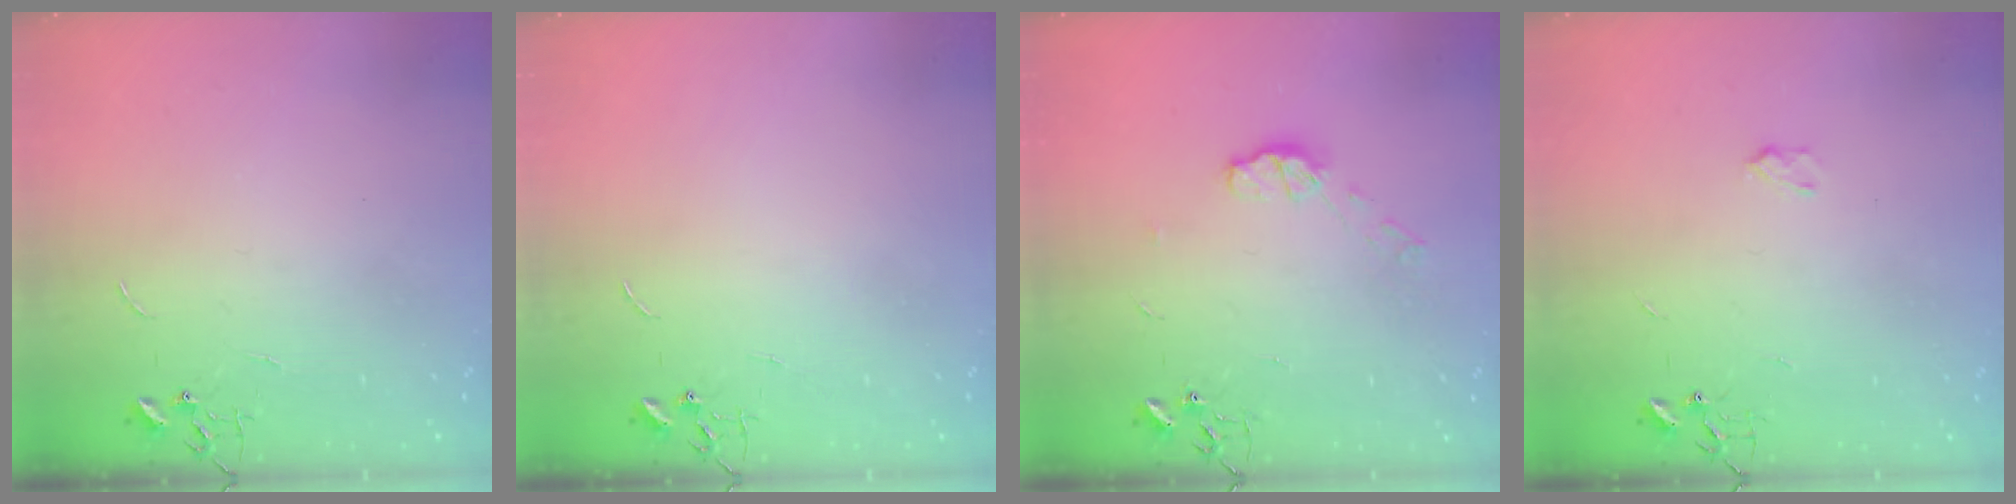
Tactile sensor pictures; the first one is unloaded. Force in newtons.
{"total": 0.0}
{"total": 6.3, "press": 6.3, "slide": 0.5}
{"total": 2.5, "press": 2.4, "slide": 0.4}